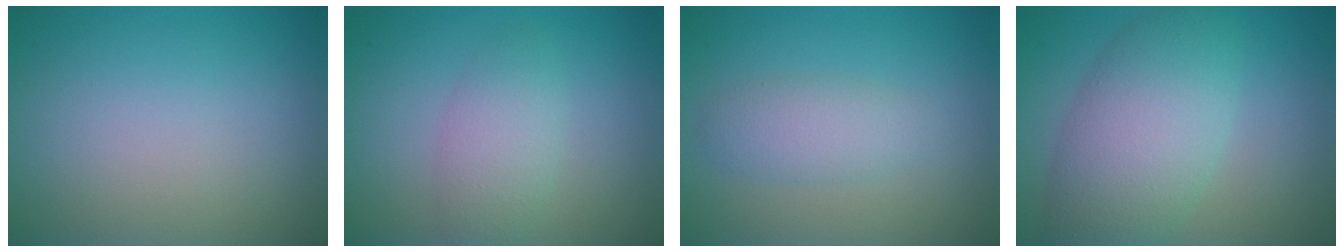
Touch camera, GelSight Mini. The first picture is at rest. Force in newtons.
{"total": 2.8, "press": 2.8, "slide": 0.2}
{"total": 2.4, "press": 2.4, "slide": 0.1}
{"total": 7.3, "press": 7.3, "slide": 0.3}